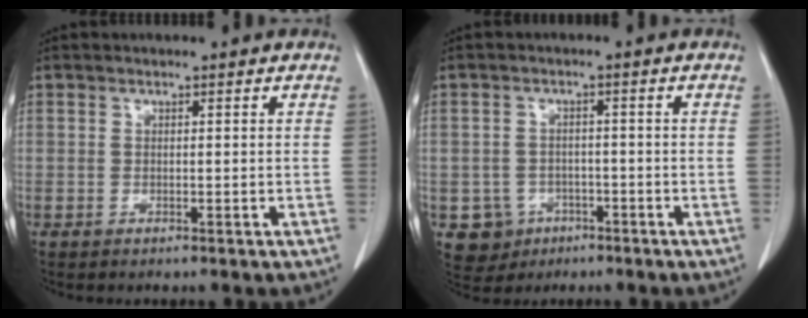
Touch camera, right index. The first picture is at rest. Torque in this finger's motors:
{"motor_torque": [0.03, -0.15, -0.47, -0.20]}